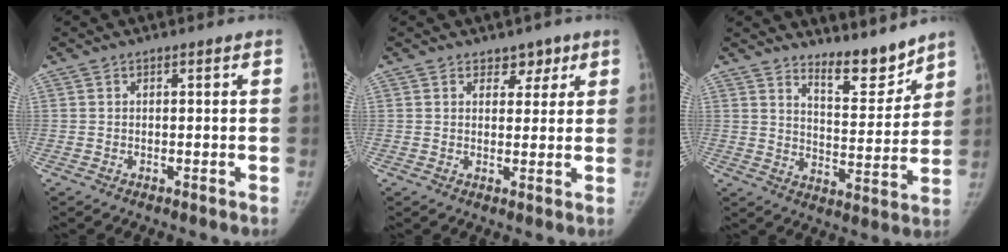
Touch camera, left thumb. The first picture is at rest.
{"total": 3.3, "force": [2.2, 2.3, 1.1], "torque": [0.011, -0.012, 0.030]}
{"total": 8.6, "force": [7.8, 2.1, 2.9], "torque": [-0.020, -0.072, 0.132]}